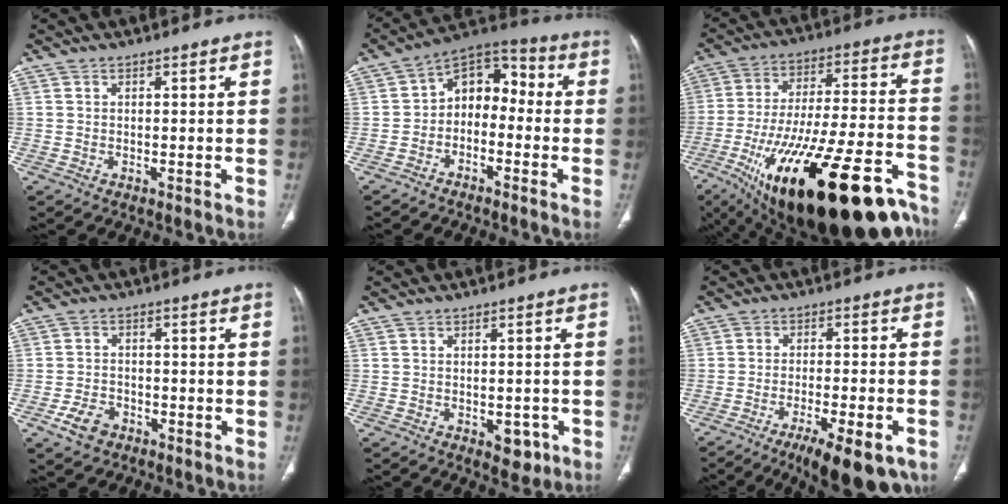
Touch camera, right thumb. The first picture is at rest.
{"total": 9.9, "force": [-1.8, 7.1, 6.6], "torque": [-0.065, 0.051, -0.050]}
{"total": 37.9, "force": [-21.9, 11.7, 28.6], "torque": [-0.412, 0.029, -0.333]}
{"total": 4.9, "force": [-2.7, 3.3, 2.4], "torque": [-0.043, 0.017, -0.043]}
{"total": 3.9, "force": [-1.6, 2.3, 2.6], "torque": [-0.015, 0.006, -0.014]}
{"total": 13.7, "force": [-8.1, 3.9, 10.3], "torque": [-0.132, 0.018, -0.120]}